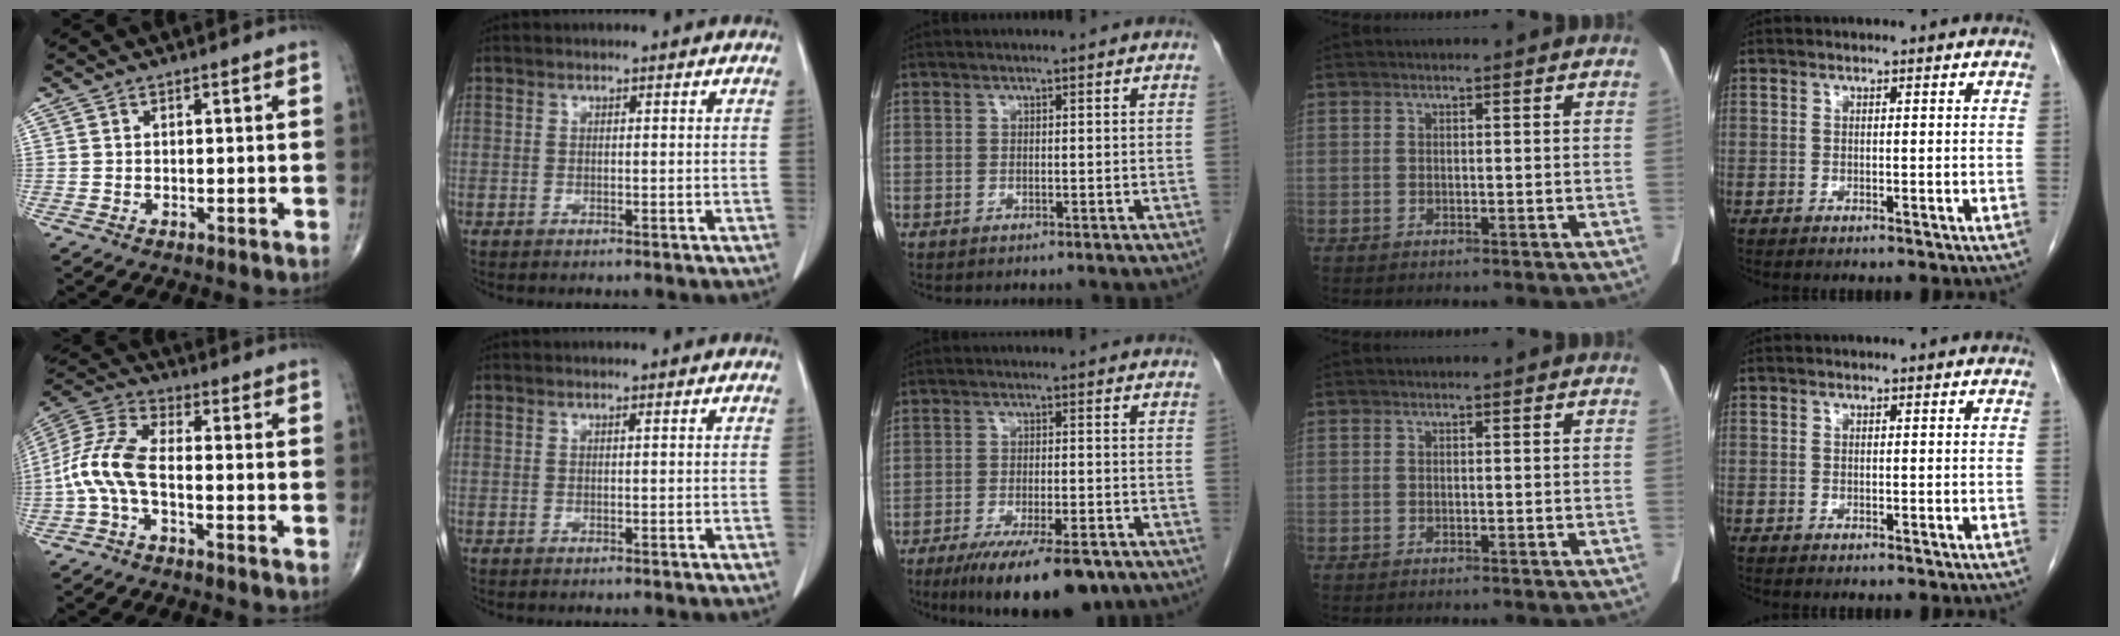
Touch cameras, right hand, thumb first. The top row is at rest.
{"thumb": {"total": 9.6, "force": [-2.5, 4.0, 8.4], "torque": [-0.189, 0.034, -0.062]}, "middle": {"total": 13.3, "force": [-9.5, 3.1, 8.7], "torque": [-0.120, -0.020, -0.145]}}